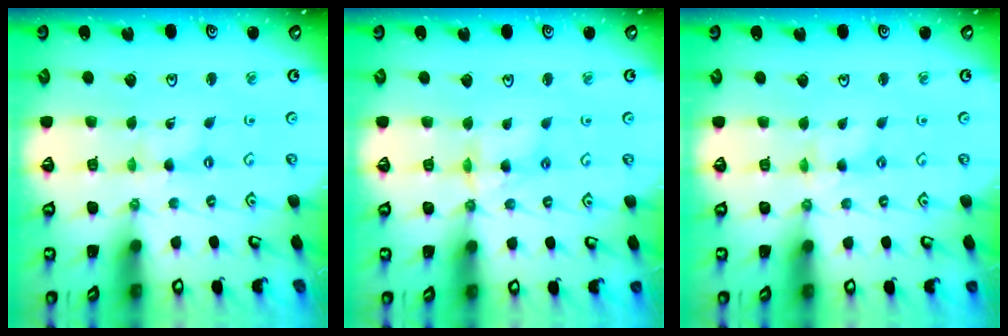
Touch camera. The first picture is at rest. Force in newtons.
{"total": 6.3, "press": 6.3, "slide": 0.5}
{"total": 0.9, "press": 0.8, "slide": 0.2}